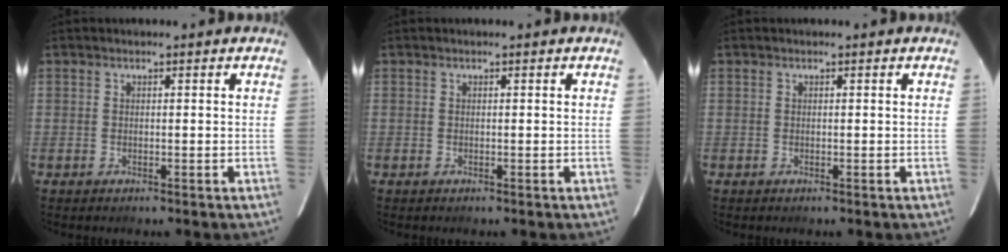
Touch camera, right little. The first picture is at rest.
{"total": 0.0}
{"total": 0.0}